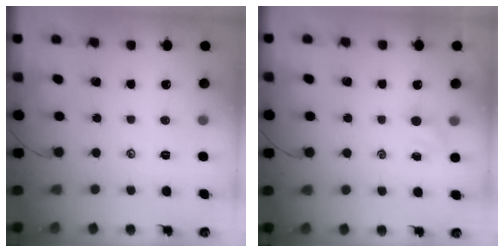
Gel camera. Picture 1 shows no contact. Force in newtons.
{"total": 2.6, "press": 2.4, "slide": 0.8}